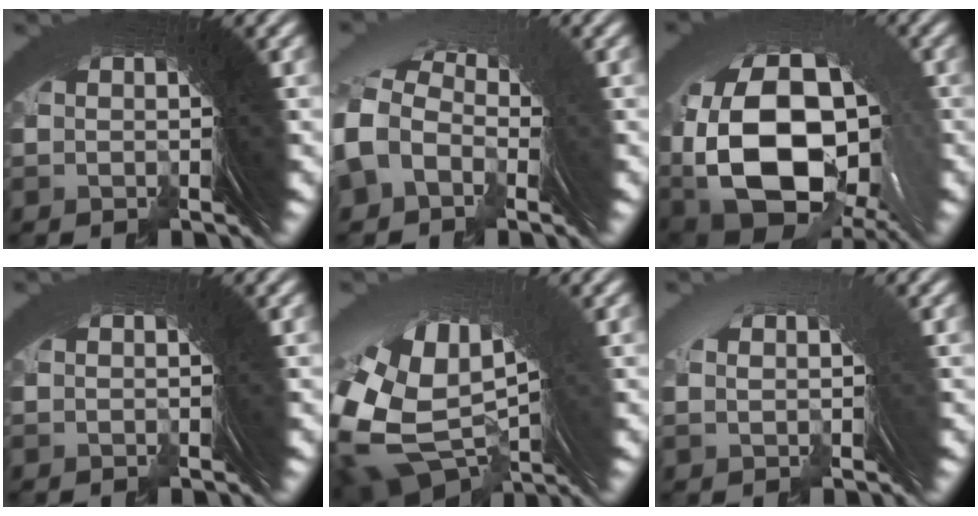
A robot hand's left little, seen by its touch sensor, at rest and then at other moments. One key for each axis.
{"total": 4.8, "fx": -0.1, "fy": 3.9, "fz": 2.8, "tx": -0.089, "ty": 0.006, "tz": -0.004}
{"total": 16.1, "fx": -1.2, "fy": 11.5, "fz": 11.2, "tx": -0.240, "ty": -0.069, "tz": 0.014}
{"total": 0.7, "fx": -0.4, "fy": -0.2, "fz": -0.5, "tx": 0.011, "ty": 0.003, "tz": -0.008}
{"total": 8.6, "fx": -1.3, "fy": 6.2, "fz": 5.8, "tx": -0.143, "ty": -0.046, "tz": 0.007}
{"total": 1.0, "fx": 0.3, "fy": 0.4, "fz": 0.9, "tx": -0.004, "ty": 0.013, "tz": 0.005}